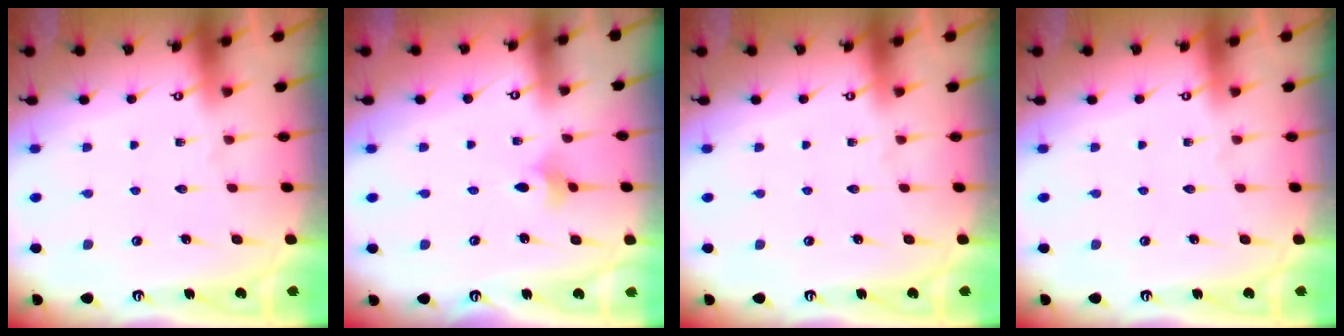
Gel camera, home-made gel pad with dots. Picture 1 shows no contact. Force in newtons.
{"total": 2.1, "press": 2.1, "slide": 0.5}
{"total": 0.0}
{"total": 0.0}